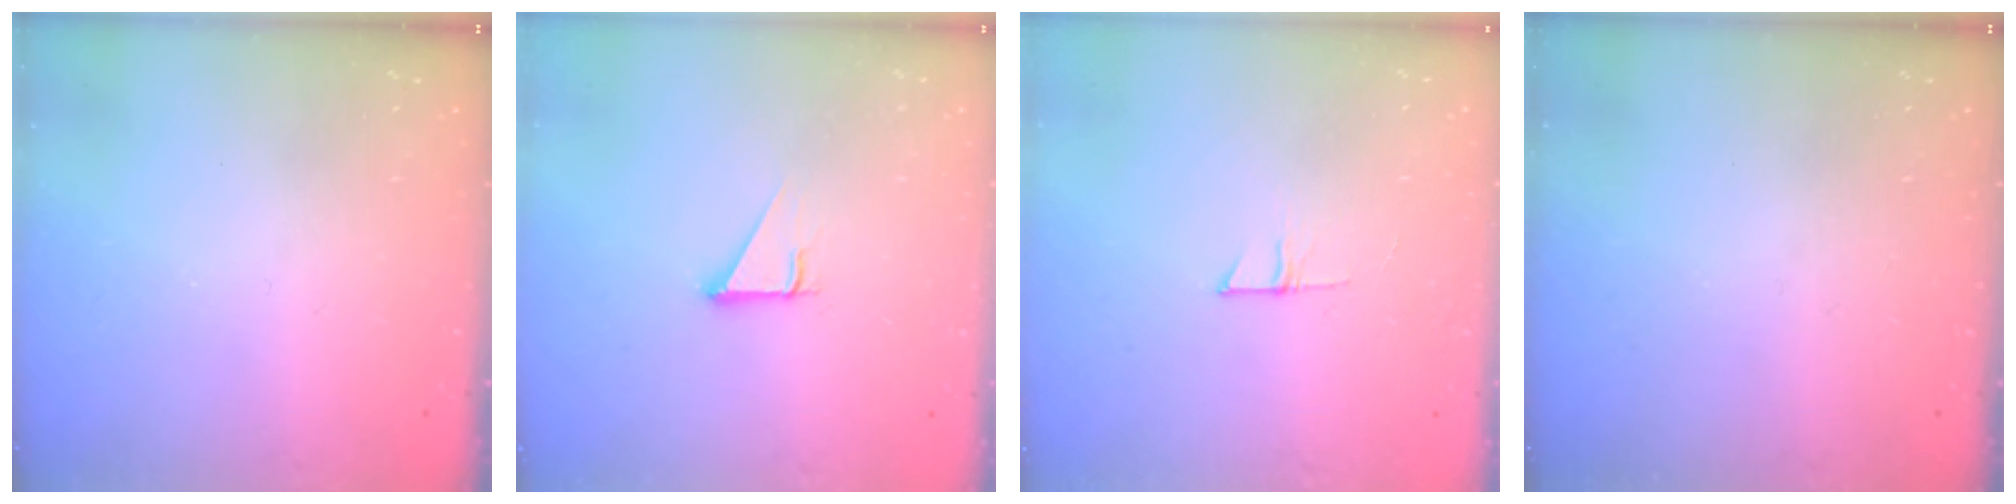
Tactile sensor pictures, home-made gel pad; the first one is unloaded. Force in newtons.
{"total": 2.7, "press": 2.7, "slide": 0.0}
{"total": 4.0, "press": 4.0, "slide": 0.4}
{"total": 0.0}